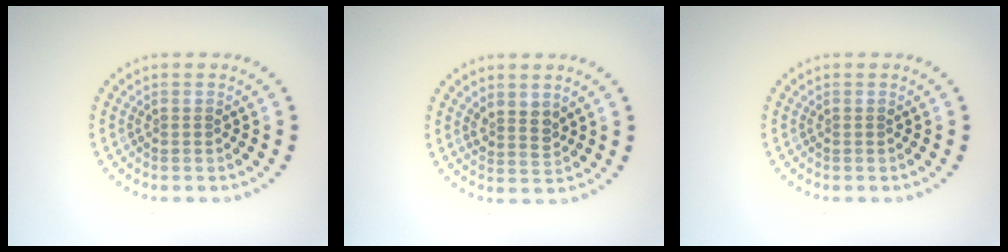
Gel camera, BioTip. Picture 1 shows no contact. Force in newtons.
{"total": 1.9, "press": 1.5, "slide": 1.0}
{"total": 0.0}